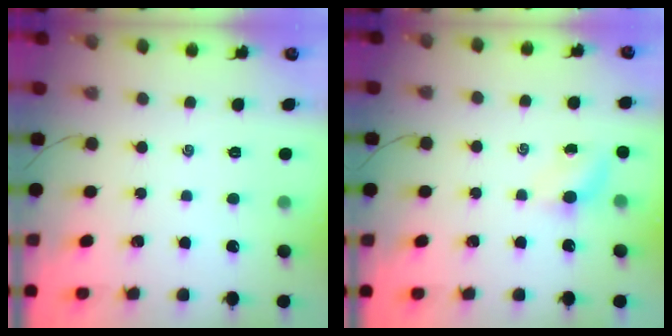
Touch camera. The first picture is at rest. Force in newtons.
{"total": 4.8, "press": 4.6, "slide": 1.0}